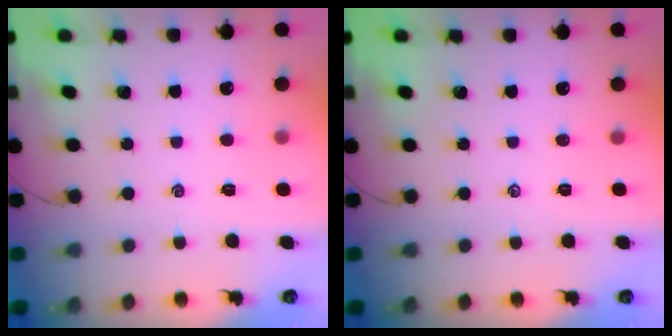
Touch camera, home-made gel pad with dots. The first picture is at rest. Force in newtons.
{"total": 0.0}